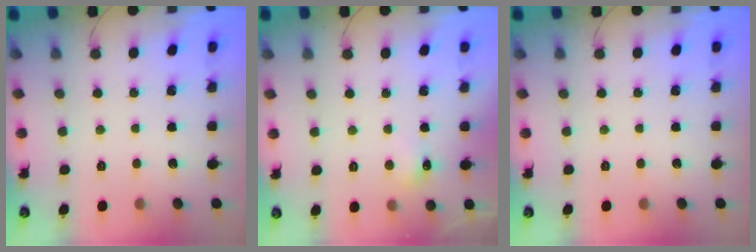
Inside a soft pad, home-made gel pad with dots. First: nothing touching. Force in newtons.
{"total": 4.9, "press": 4.8, "slide": 0.9}
{"total": 0.0}